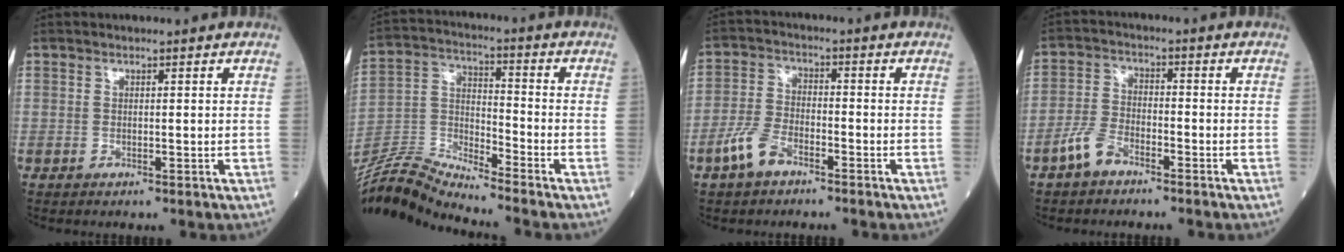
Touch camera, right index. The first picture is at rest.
{"total": 11.9, "force": [-11.7, -1.5, 2.0], "torque": [-0.052, 0.021, -0.228]}
{"total": 5.8, "force": [-3.8, 2.5, 3.6], "torque": [-0.089, 0.003, -0.077]}
{"total": 4.9, "force": [-3.5, 2.1, 2.7], "torque": [-0.067, 0.006, -0.073]}